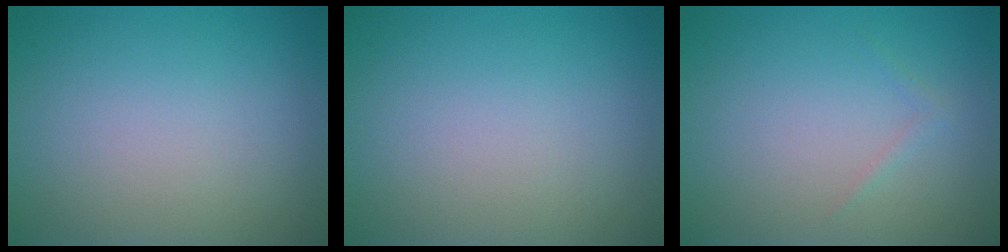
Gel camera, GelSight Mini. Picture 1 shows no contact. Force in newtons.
{"total": 0.0}
{"total": 0.6, "press": 0.6, "slide": 0.0}